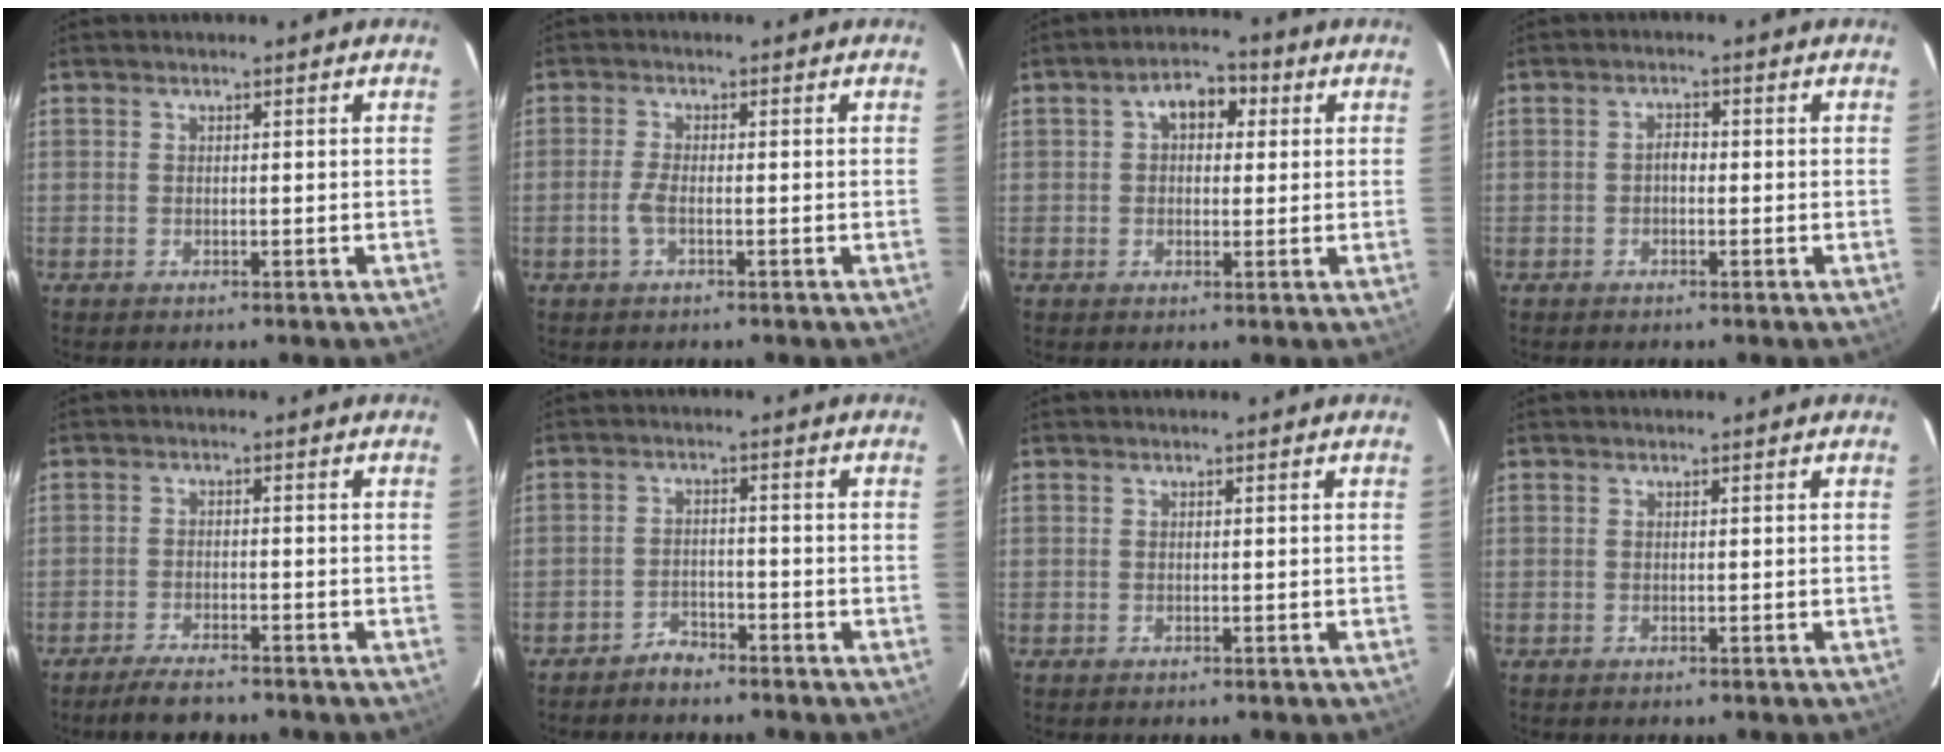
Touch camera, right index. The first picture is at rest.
{"total": 2.6, "force": [-0.9, 0.7, 2.3], "torque": [-0.055, 0.000, -0.020]}
{"total": 5.8, "force": [1.5, 3.9, 4.0], "torque": [-0.065, 0.027, 0.024]}
{"total": 1.5, "force": [-0.5, 1.0, 1.1], "torque": [-0.020, 0.008, -0.010]}
{"total": 5.2, "force": [-4.6, 0.9, 2.3], "torque": [-0.061, -0.009, -0.083]}
{"total": 3.3, "force": [-3.1, 1.2, 0.4], "torque": [-0.019, 0.007, -0.053]}
{"total": 0.0}
{"total": 0.0}